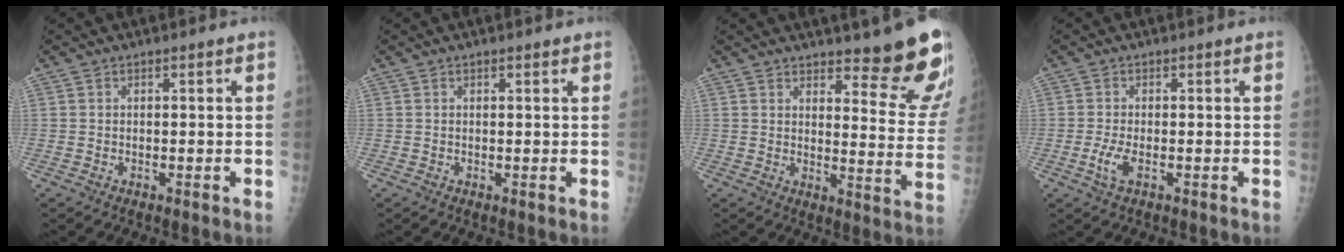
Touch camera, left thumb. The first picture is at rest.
{"total": 0.9, "force": [0.7, 0.3, 0.6], "torque": [-0.009, -0.002, 0.008]}
{"total": 15.1, "force": [11.6, 3.5, 9.0], "torque": [-0.072, -0.095, 0.140]}
{"total": 3.2, "force": [-0.8, 1.1, 2.9], "torque": [-0.070, -0.005, -0.017]}